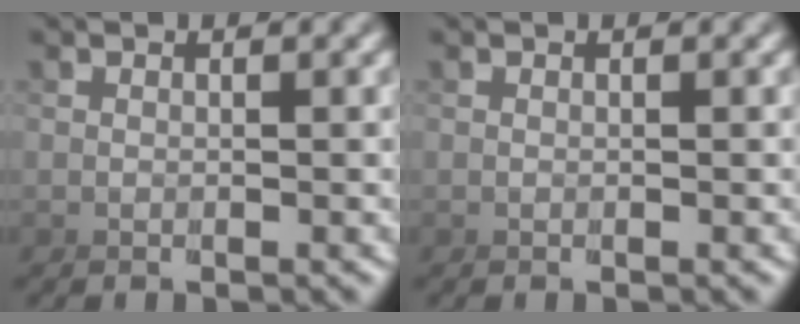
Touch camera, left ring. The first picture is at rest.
{"total": 0.0}